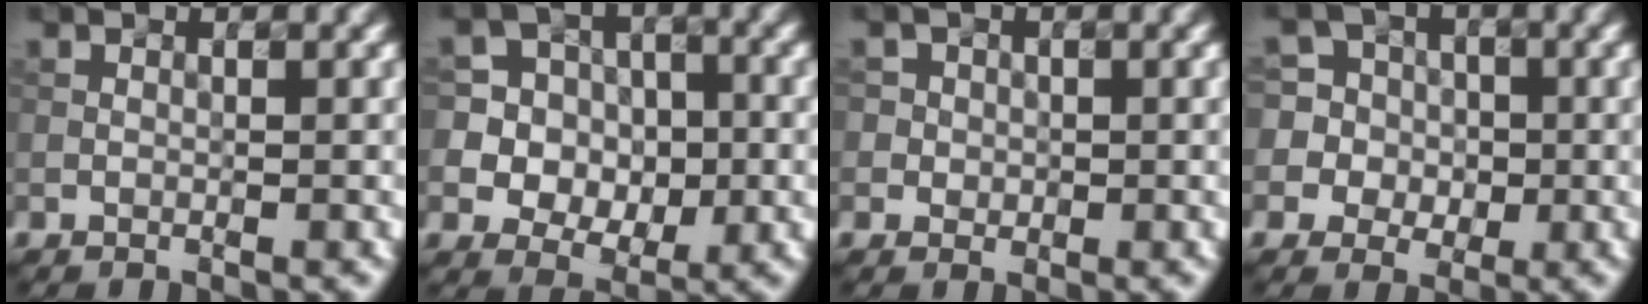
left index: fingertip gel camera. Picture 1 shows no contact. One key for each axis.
{"total": 9.1, "fx": 0.1, "fy": 8.5, "fz": 3.4, "tx": -0.100, "ty": 0.039, "tz": -0.002}
{"total": 2.9, "fx": 1.0, "fy": 2.5, "fz": 1.0, "tx": -0.011, "ty": 0.013, "tz": 0.007}
{"total": 7.8, "fx": 1.2, "fy": 7.4, "fz": 2.1, "tx": -0.066, "ty": 0.046, "tz": 0.014}